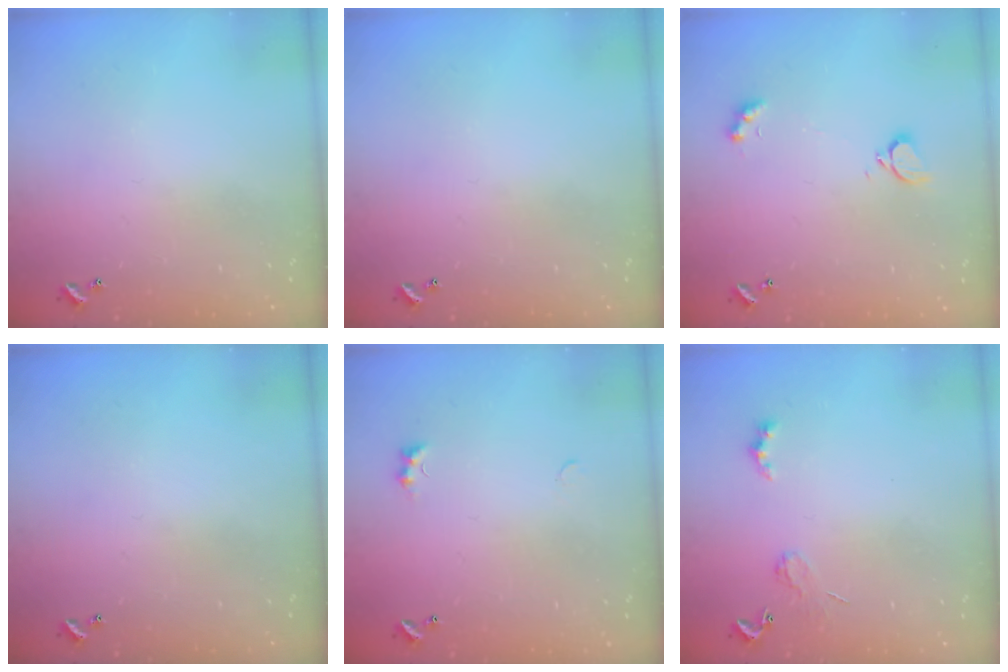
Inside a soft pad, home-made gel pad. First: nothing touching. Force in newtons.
{"total": 0.0}
{"total": 2.9, "press": 2.9, "slide": 0.6}
{"total": 0.0}
{"total": 1.4, "press": 1.3, "slide": 0.5}
{"total": 2.0, "press": 1.9, "slide": 0.4}